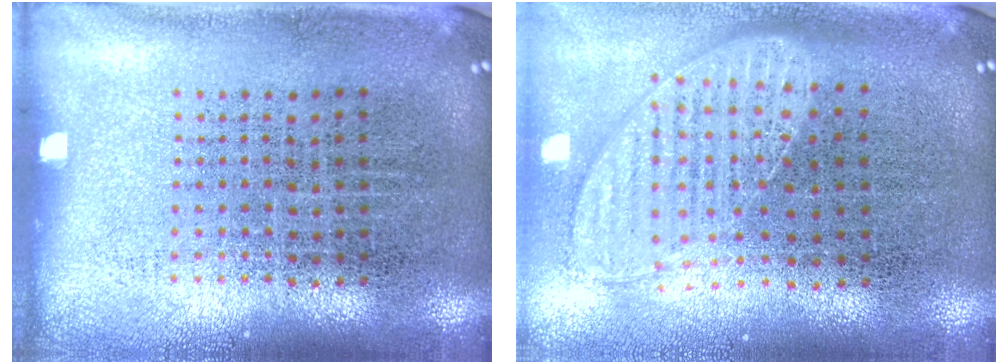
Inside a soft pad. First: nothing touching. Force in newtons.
{"total": 1.2, "press": 1.2, "slide": 0.3}